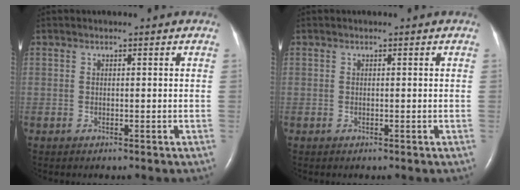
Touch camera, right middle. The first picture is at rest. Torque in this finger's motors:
{"motor_torque": [0.09, -0.05, 0.06, 0.00]}